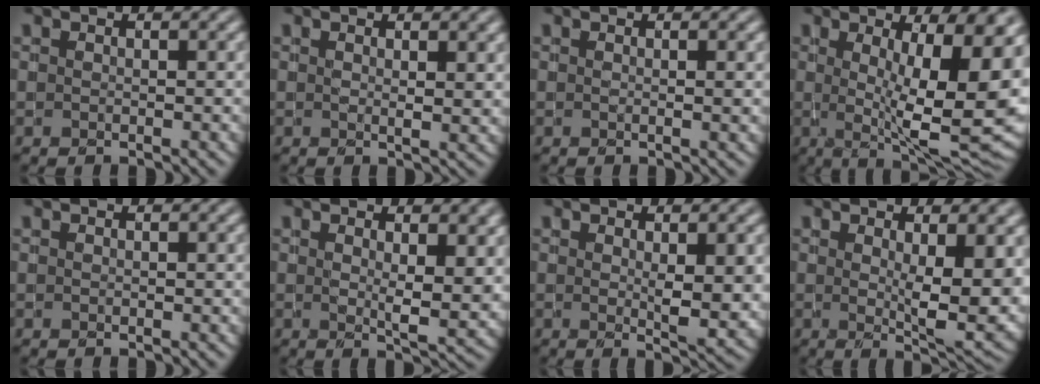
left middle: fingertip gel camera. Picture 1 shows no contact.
{"total": 1.8, "force": [0.8, 0.5, 1.5], "torque": [-0.015, -0.002, 0.015]}
{"total": 1.2, "force": [0.2, 0.4, 1.2], "torque": [-0.009, 0.002, 0.001]}
{"total": 13.9, "force": [0.9, 4.2, 13.2], "torque": [-0.159, -0.003, 0.018]}
{"total": 0.0}
{"total": 5.0, "force": [1.7, 1.6, 4.4], "torque": [-0.064, -0.014, 0.033]}
{"total": 4.1, "force": [0.6, 0.9, 4.0], "torque": [-0.065, -0.008, 0.014]}
{"total": 7.9, "force": [0.9, 2.2, 7.5], "torque": [-0.112, -0.015, 0.021]}